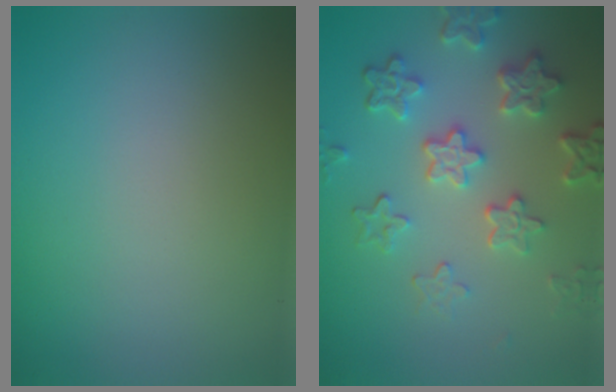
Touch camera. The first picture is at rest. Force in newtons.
{"total": 5.4, "press": 4.2, "slide": 3.3}